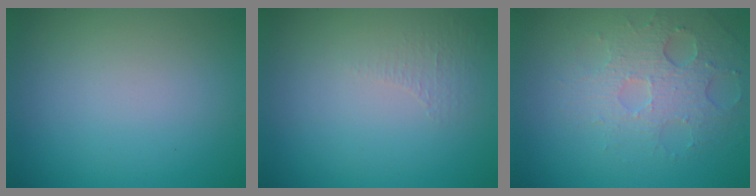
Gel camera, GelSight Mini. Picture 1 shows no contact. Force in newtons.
{"total": 0.8, "press": 0.4, "slide": 0.7}
{"total": 3.6, "press": 3.2, "slide": 1.5}